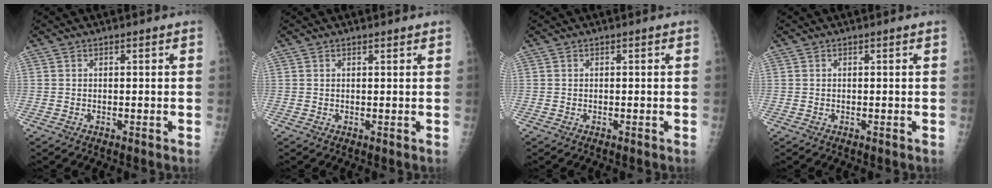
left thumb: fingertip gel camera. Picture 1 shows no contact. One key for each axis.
{"total": 0.8, "fx": 0.7, "fy": 0.2, "fz": 0.3, "tx": -0.006, "ty": -0.004, "tz": 0.011}
{"total": 0.0}
{"total": 0.0}